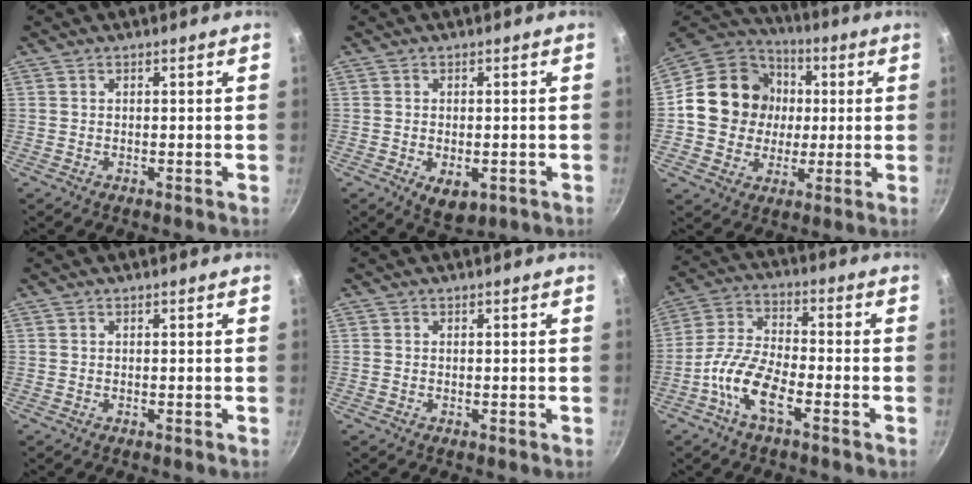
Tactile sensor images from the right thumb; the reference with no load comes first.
{"total": 5.5, "force": [-1.6, 3.3, 4.1], "torque": [-0.050, -0.002, -0.015]}
{"total": 17.2, "force": [1.1, 15.5, 7.4], "torque": [-0.101, 0.022, 0.014]}
{"total": 0.0}
{"total": 0.0}
{"total": 10.5, "force": [-4.9, 4.1, 8.3], "torque": [-0.170, 0.034, -0.107]}